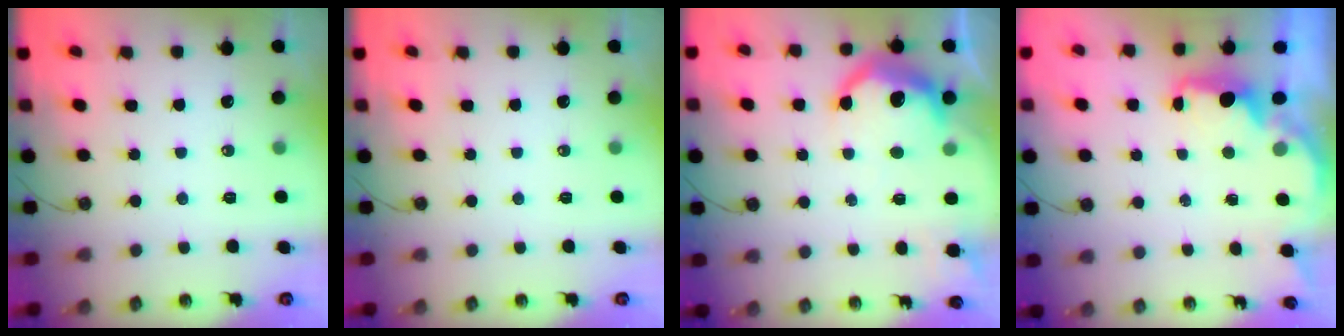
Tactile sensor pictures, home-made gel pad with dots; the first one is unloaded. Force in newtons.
{"total": 0.0}
{"total": 12.5, "press": 12.5, "slide": 0.6}
{"total": 2.3, "press": 2.1, "slide": 0.8}